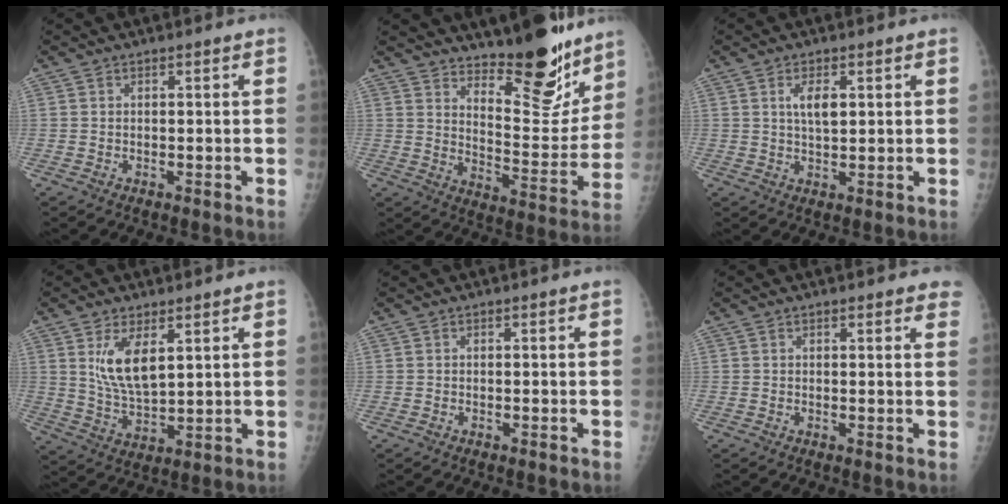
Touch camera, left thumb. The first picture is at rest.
{"total": 18.1, "force": [14.1, 6.0, 9.5], "torque": [-0.081, -0.123, 0.209]}
{"total": 4.1, "force": [1.4, 1.9, 3.4], "torque": [-0.055, -0.008, 0.024]}
{"total": 8.8, "force": [3.6, 4.0, 7.0], "torque": [-0.116, -0.024, 0.080]}
{"total": 0.0}
{"total": 3.9, "force": [3.1, 1.2, 1.9], "torque": [0.001, -0.004, 0.028]}